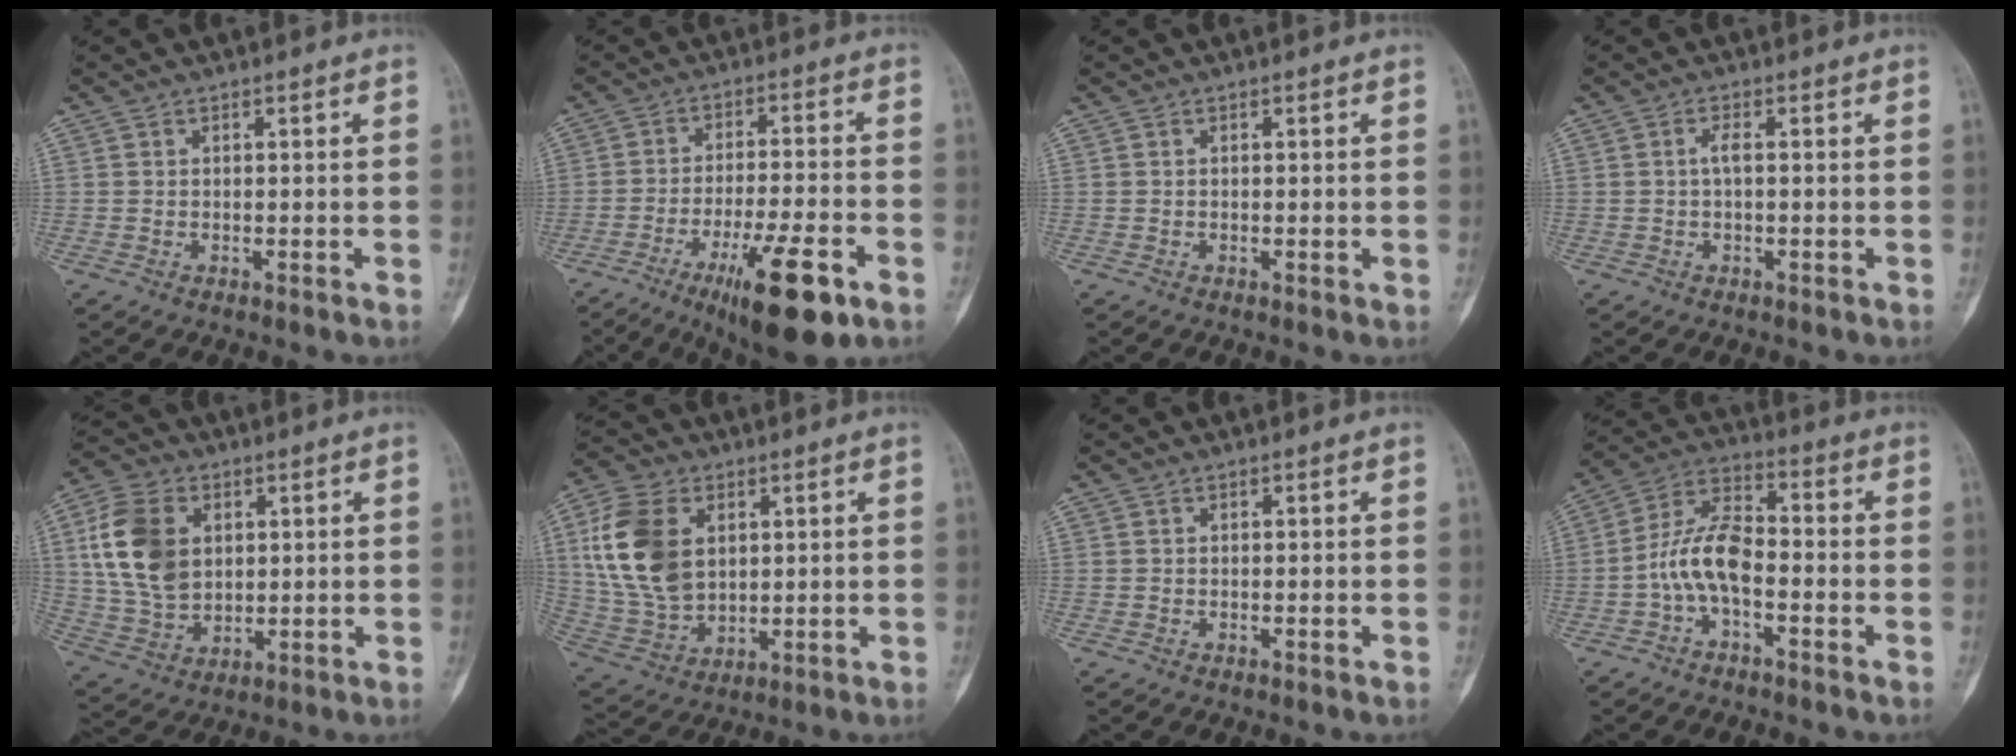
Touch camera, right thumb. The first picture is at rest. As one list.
[{"total": 14.3, "force": [-7.4, 3.2, 11.9], "torque": [-0.193, 0.020, -0.111]}, {"total": 0.0}, {"total": 1.7, "force": [0.0, 0.5, 1.7], "torque": [-0.036, 0.002, -0.001]}, {"total": 14.8, "force": [3.5, 10.5, 9.8], "torque": [-0.175, -0.004, 0.071]}, {"total": 16.4, "force": [4.0, 11.0, 11.4], "torque": [-0.217, -0.007, 0.086]}, {"total": 0.0}, {"total": 9.7, "force": [-2.5, 4.8, 8.1], "torque": [-0.159, 0.041, -0.057]}]